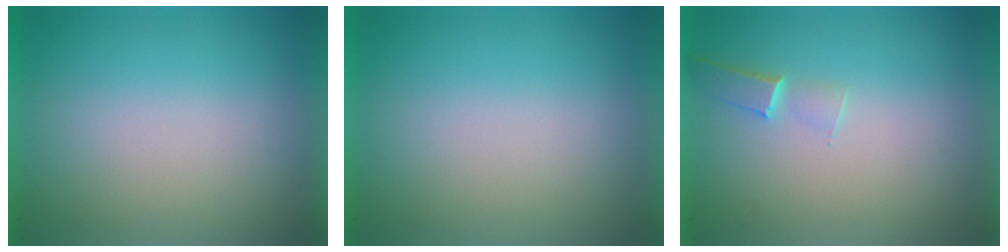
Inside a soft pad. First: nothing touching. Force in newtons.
{"total": 0.0}
{"total": 1.0}